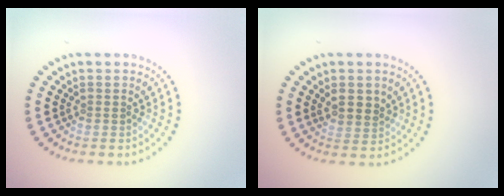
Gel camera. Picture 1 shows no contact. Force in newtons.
{"total": 2.4, "press": 2.2, "slide": 1.0}